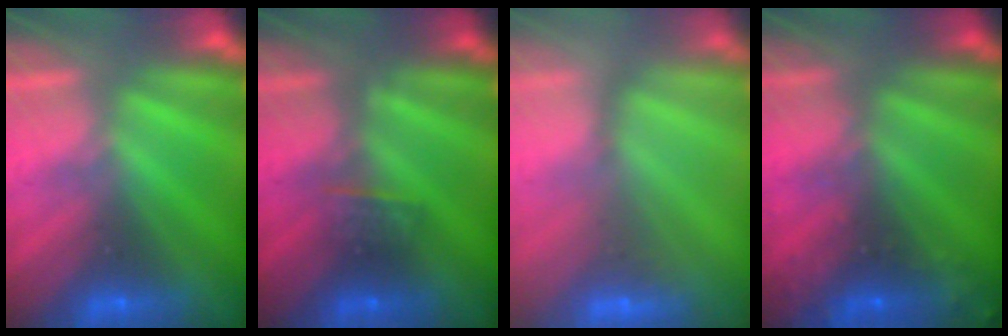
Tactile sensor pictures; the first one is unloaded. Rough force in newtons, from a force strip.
{"total": 2.6}
{"total": 2.5}
{"total": 8.0}